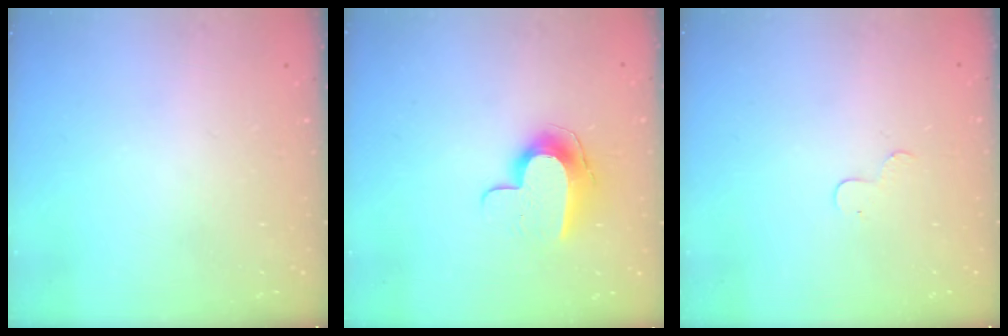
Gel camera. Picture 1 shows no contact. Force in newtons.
{"total": 10.2, "press": 10.1, "slide": 0.5}
{"total": 3.4, "press": 3.4, "slide": 0.3}